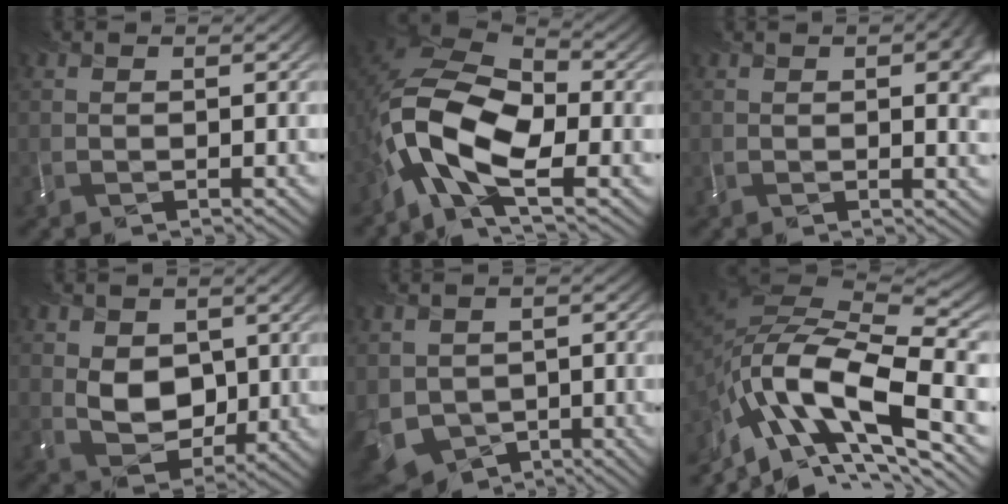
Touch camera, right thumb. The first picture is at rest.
{"total": 12.7, "force": [-4.5, 6.0, 10.2], "torque": [-0.209, -0.005, -0.099]}
{"total": 5.2, "force": [1.3, 1.9, 4.6], "torque": [-0.054, 0.002, 0.024]}
{"total": 6.0, "force": [0.7, 4.7, 3.5], "torque": [-0.085, -0.012, 0.014]}
{"total": 10.0, "force": [-3.0, 8.1, 5.1], "torque": [-0.139, -0.047, -0.045]}
{"total": 16.2, "force": [-7.4, 6.8, 12.7], "torque": [-0.269, -0.002, -0.145]}